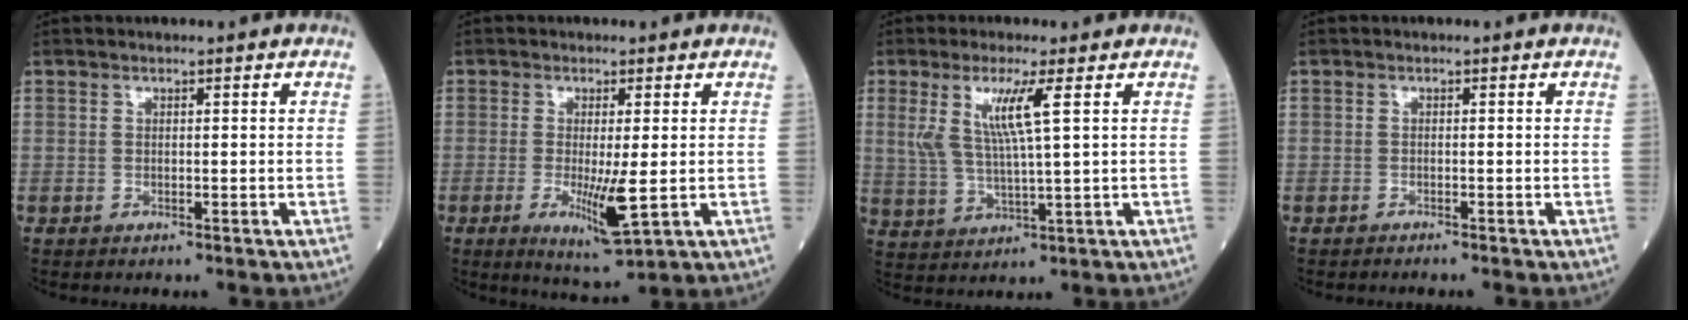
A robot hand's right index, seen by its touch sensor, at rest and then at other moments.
{"total": 6.4, "force": [-1.1, 0.6, 6.3], "torque": [-0.115, -0.017, -0.013]}
{"total": 7.0, "force": [2.5, -0.2, 6.5], "torque": [-0.137, 0.000, 0.057]}
{"total": 1.3, "force": [-1.1, -0.1, 0.6], "torque": [-0.010, 0.001, -0.011]}